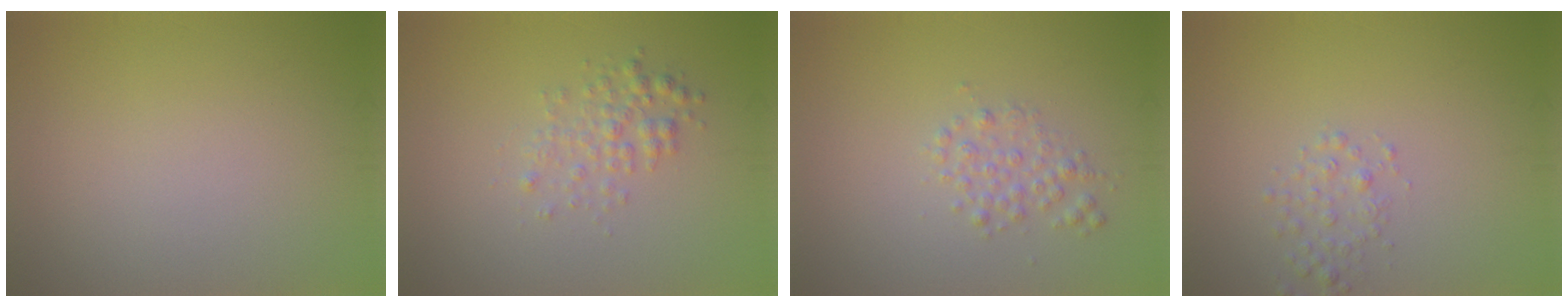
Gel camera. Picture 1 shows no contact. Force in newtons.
{"total": 2.0, "press": 2.0, "slide": 0.1}
{"total": 1.7, "press": 1.7, "slide": 0.0}
{"total": 1.5, "press": 1.5, "slide": 0.1}